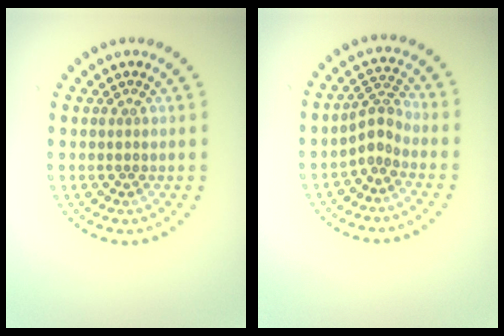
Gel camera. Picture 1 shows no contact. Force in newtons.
{"total": 2.2, "press": 1.5, "slide": 1.6}